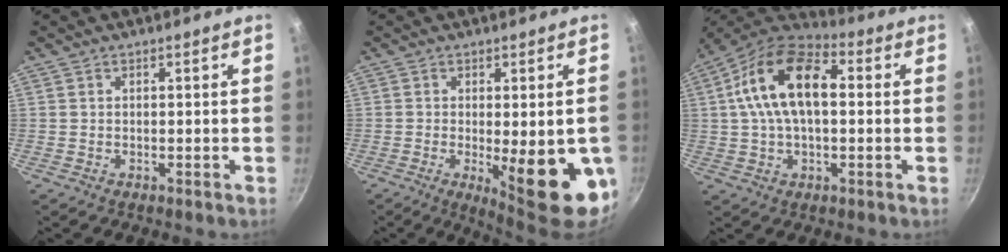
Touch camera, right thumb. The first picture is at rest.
{"total": 15.2, "force": [-3.4, 4.7, 14.1], "torque": [-0.161, -0.015, -0.031]}
{"total": 16.4, "force": [2.4, 9.2, 13.4], "torque": [-0.223, 0.031, 0.021]}